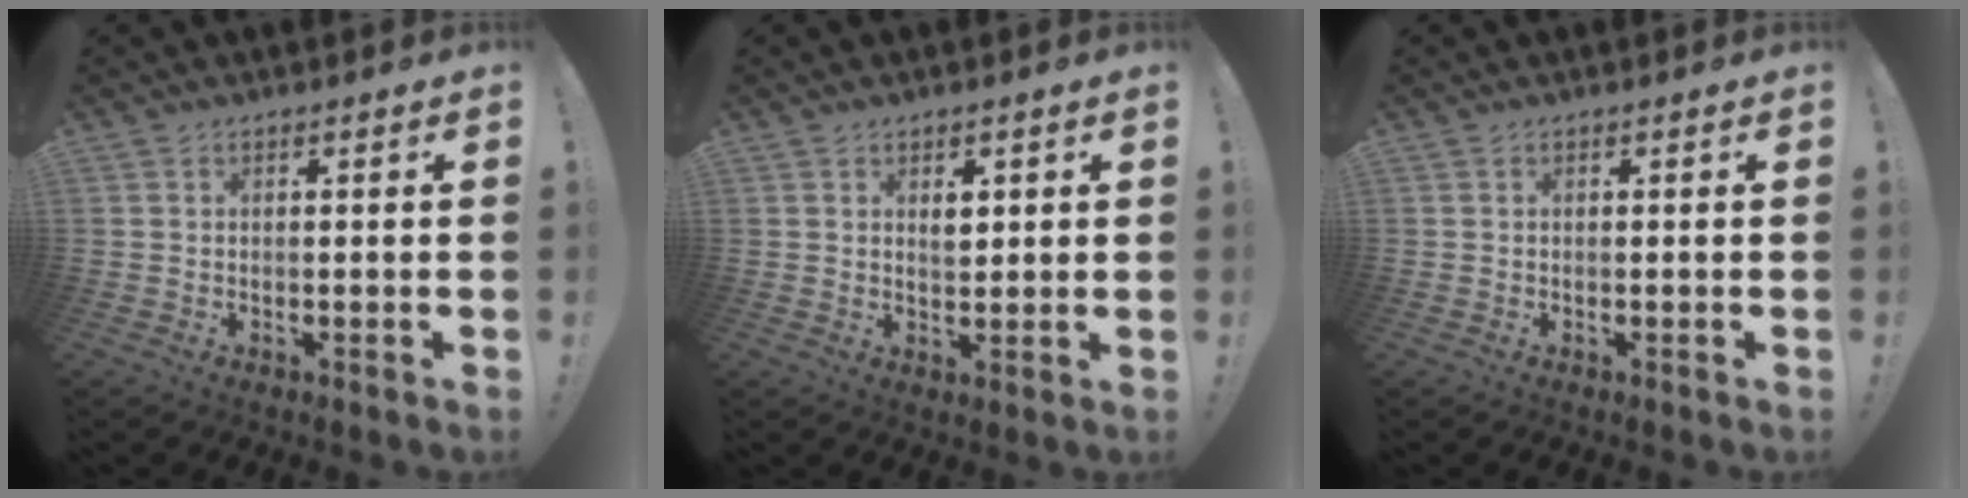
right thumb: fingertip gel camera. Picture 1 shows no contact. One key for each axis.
{"total": 3.7, "fx": 1.6, "fy": 2.4, "fz": 2.2, "tx": -0.020, "ty": -0.006, "tz": 0.023}
{"total": 0.0}